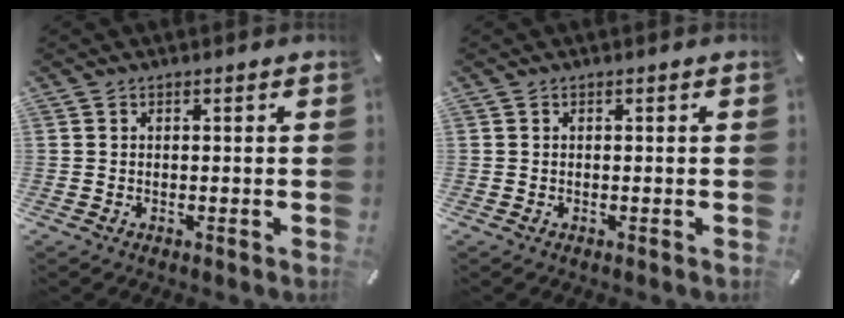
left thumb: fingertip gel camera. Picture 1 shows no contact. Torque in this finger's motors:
{"motor_torque": [-0.02, -0.02, 0.00, 0.00, 0.00]}